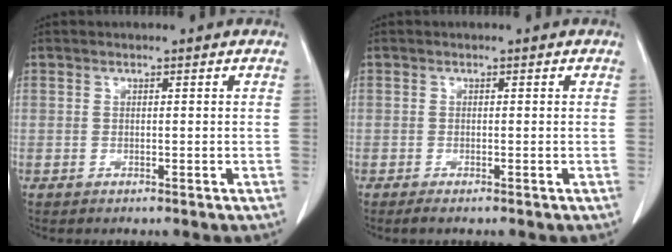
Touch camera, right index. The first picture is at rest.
{"total": 1.2, "force": [-0.9, 0.0, 0.7], "torque": [-0.015, -0.003, -0.014]}